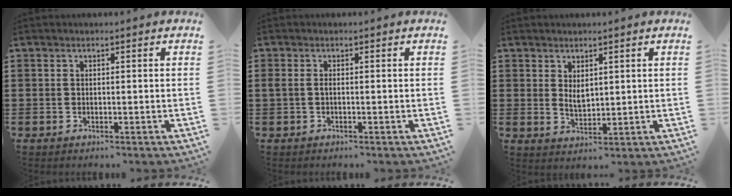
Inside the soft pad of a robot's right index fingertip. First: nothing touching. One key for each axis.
{"total": 0.8, "fx": -0.2, "fy": 0.2, "fz": 0.8, "tx": -0.023, "ty": -0.005, "tz": -0.006}
{"total": 2.5, "fx": 1.1, "fy": 1.3, "fz": 1.8, "tx": -0.030, "ty": 0.000, "tz": 0.019}